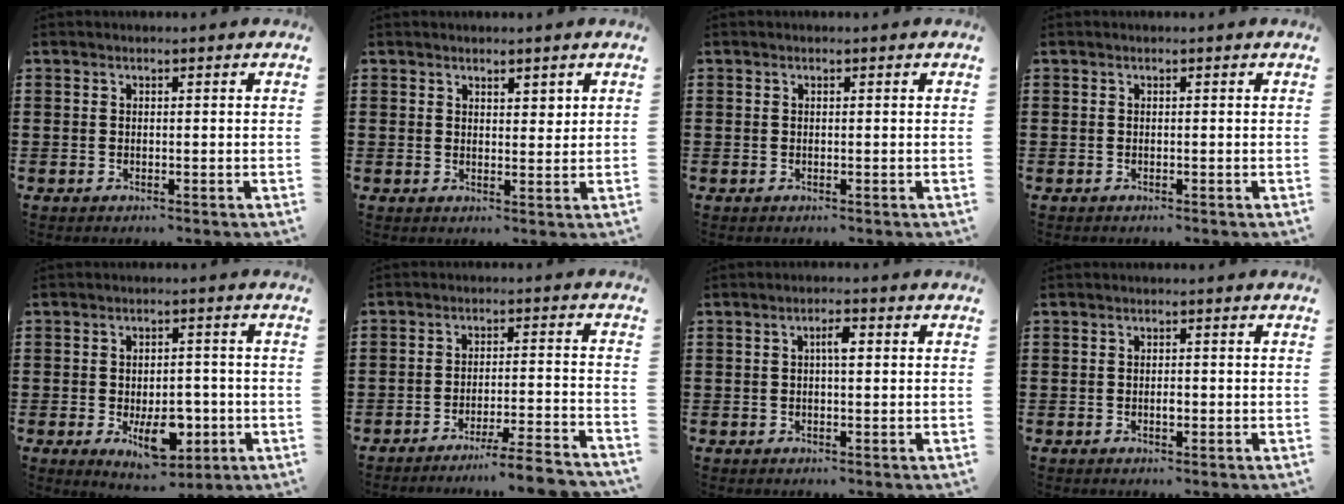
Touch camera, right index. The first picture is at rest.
{"total": 2.1, "force": [1.7, 1.0, 0.6], "torque": [-0.006, 0.002, 0.031]}
{"total": 0.0}
{"total": 0.0}
{"total": 8.4, "force": [-2.6, 4.8, 6.4], "torque": [-0.084, 0.002, -0.041]}
{"total": 5.6, "force": [-5.1, -0.6, 2.2], "torque": [-0.034, -0.016, -0.098]}
{"total": 2.5, "force": [0.3, 0.7, 2.4], "torque": [-0.047, 0.006, 0.002]}
{"total": 1.2, "force": [-0.3, 0.5, 1.1], "torque": [-0.022, -0.004, -0.004]}